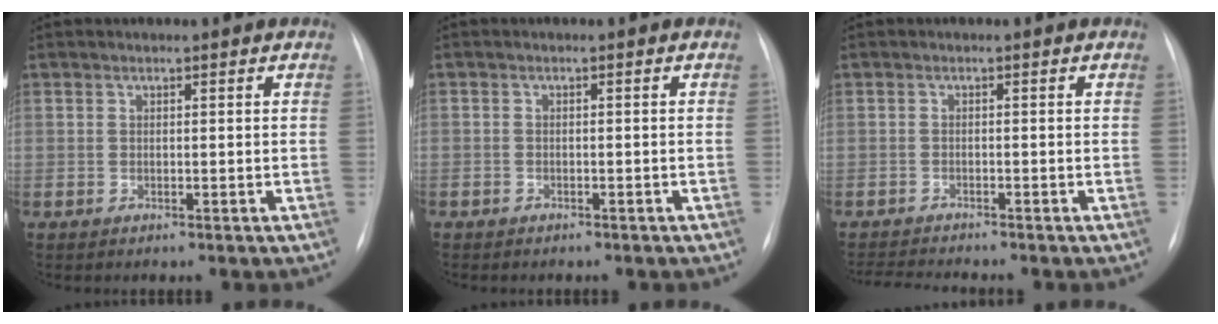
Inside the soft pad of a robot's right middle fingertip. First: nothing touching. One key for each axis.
{"total": 1.9, "fx": -1.5, "fy": 1.0, "fz": 0.6, "tx": -0.012, "ty": 0.000, "tz": -0.015}
{"total": 4.2, "fx": -4.0, "fy": -0.7, "fz": 1.0, "tx": -0.019, "ty": -0.017, "tz": -0.067}